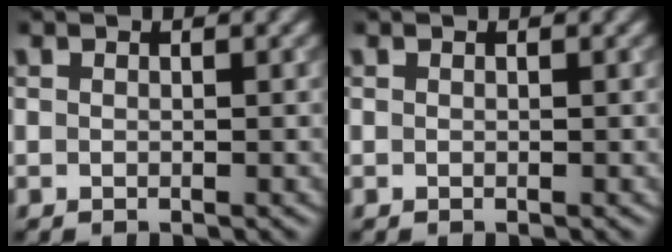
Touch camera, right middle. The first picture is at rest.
{"total": 0.0}